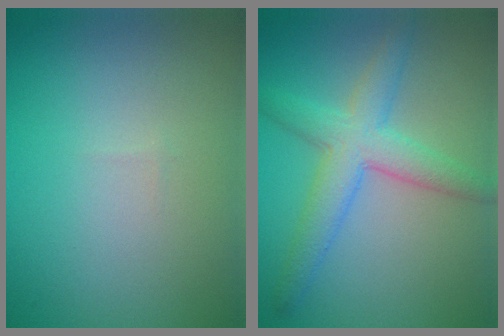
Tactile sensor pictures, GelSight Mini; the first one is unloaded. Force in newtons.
{"total": 4.7, "press": 4.7, "slide": 0.0}